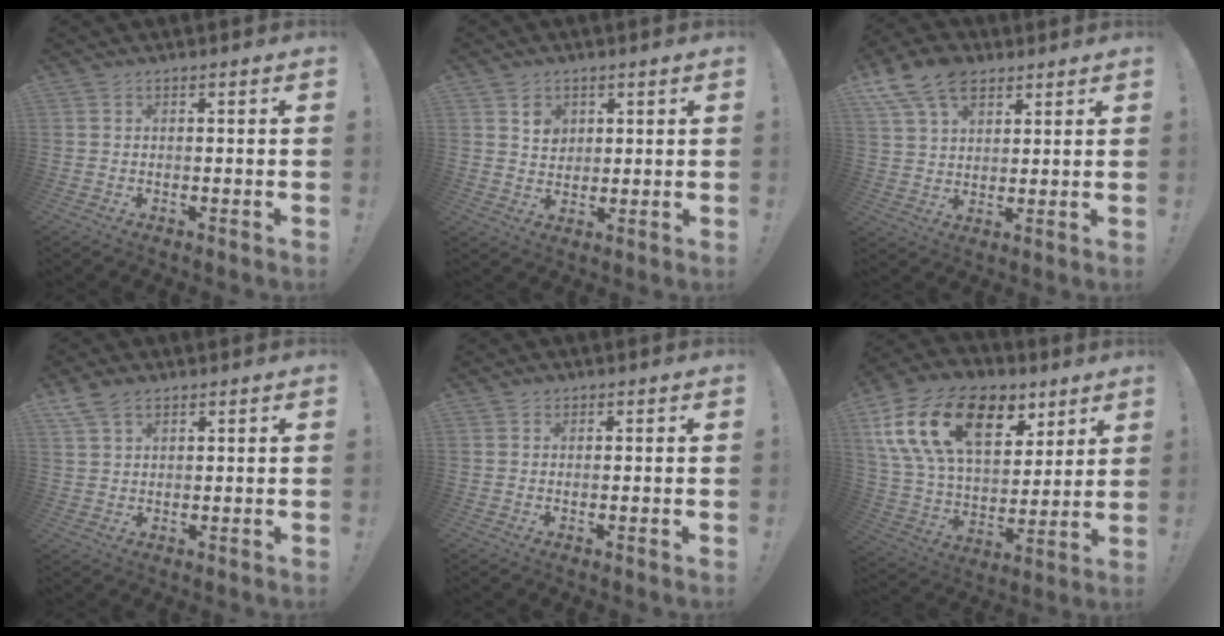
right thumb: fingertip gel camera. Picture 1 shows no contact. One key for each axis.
{"total": 5.0, "fx": 2.5, "fy": 4.1, "fz": 1.3, "tx": -0.001, "ty": -0.017, "tz": 0.041}
{"total": 13.5, "fx": 7.7, "fy": 8.7, "fz": 6.9, "tx": -0.114, "ty": -0.033, "tz": 0.148}
{"total": 5.8, "fx": 3.7, "fy": 3.2, "fz": 3.1, "tx": -0.062, "ty": -0.008, "tz": 0.074}
{"total": 1.0, "fx": 0.7, "fy": 0.7, "fz": 0.2, "tx": 0.001, "ty": 0.000, "tz": 0.012}
{"total": 24.0, "fx": 10.7, "fy": 14.9, "fz": 15.4, "tx": -0.279, "ty": -0.045, "tz": 0.204}